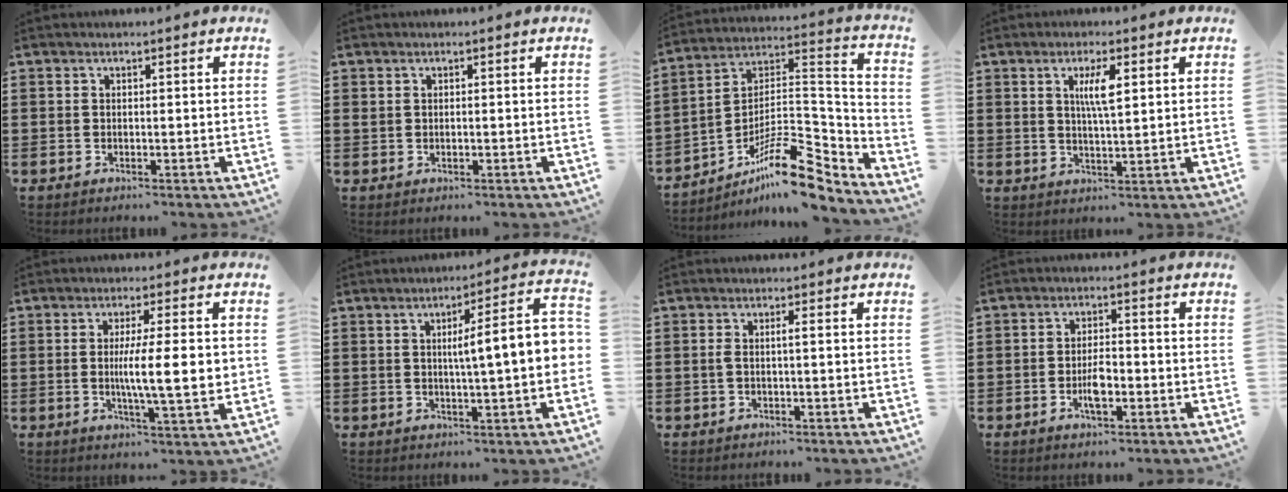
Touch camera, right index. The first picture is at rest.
{"total": 0.6, "force": [0.1, 0.2, 0.6], "torque": [-0.012, 0.001, 0.001]}
{"total": 13.9, "force": [-9.7, 4.1, 9.1], "torque": [-0.140, 0.034, -0.178]}
{"total": 4.5, "force": [1.4, 1.0, 4.1], "torque": [-0.086, 0.007, 0.021]}
{"total": 9.3, "force": [0.1, 1.5, 9.1], "torque": [-0.144, -0.007, -0.003]}
{"total": 7.7, "force": [0.4, 0.5, 7.7], "torque": [-0.125, -0.012, -0.003]}
{"total": 1.5, "force": [-0.2, 0.1, 1.5], "torque": [-0.038, -0.003, -0.008]}
{"total": 3.9, "force": [-1.3, 1.4, 3.4], "torque": [-0.066, 0.003, -0.026]}